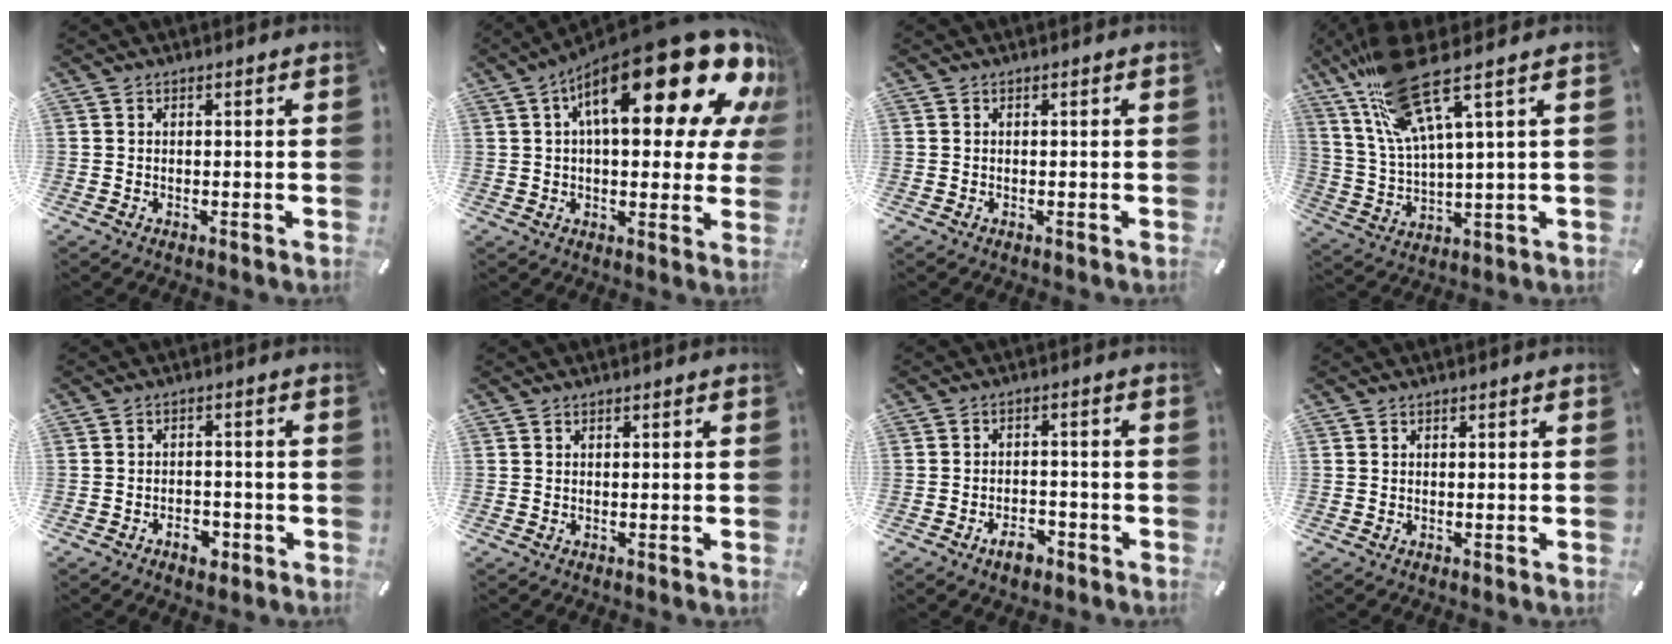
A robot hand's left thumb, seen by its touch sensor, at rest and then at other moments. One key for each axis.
{"total": 28.5, "fx": 12.2, "fy": 11.0, "fz": 23.3, "tx": -0.351, "ty": -0.068, "tz": 0.200}
{"total": 0.0}
{"total": 17.0, "fx": 9.8, "fy": 4.2, "fz": 13.3, "tx": -0.284, "ty": -0.036, "tz": 0.166}
{"total": 4.3, "fx": -2.5, "fy": 2.8, "fz": 2.2, "tx": -0.033, "ty": 0.011, "tz": -0.043}
{"total": 0.0}
{"total": 5.2, "fx": -3.5, "fy": 2.7, "fz": 2.9, "tx": -0.054, "ty": 0.017, "tz": -0.064}
{"total": 0.0}